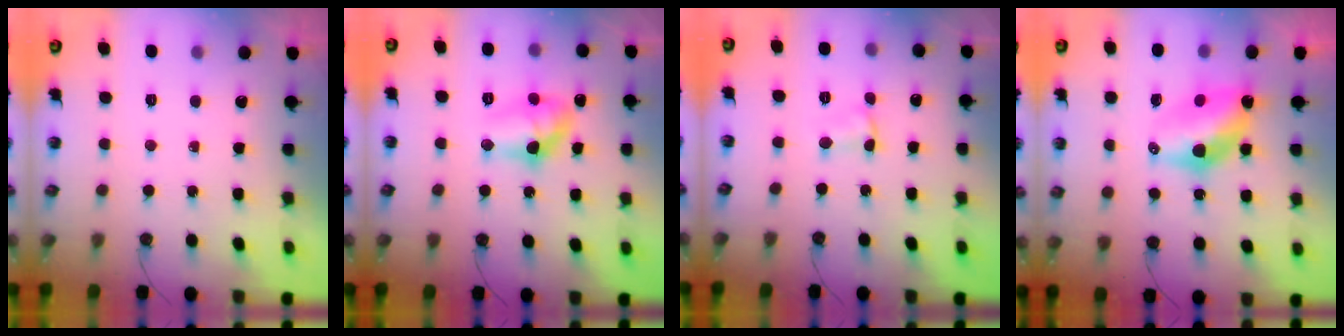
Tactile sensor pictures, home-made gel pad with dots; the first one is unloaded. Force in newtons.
{"total": 12.0, "press": 12.0, "slide": 1.0}
{"total": 1.9, "press": 1.9, "slide": 0.3}
{"total": 10.1, "press": 10.1, "slide": 1.0}